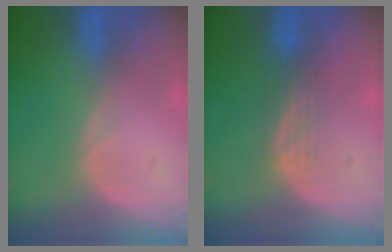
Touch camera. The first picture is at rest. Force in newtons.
{"total": 2.8, "press": 2.5, "slide": 1.3}